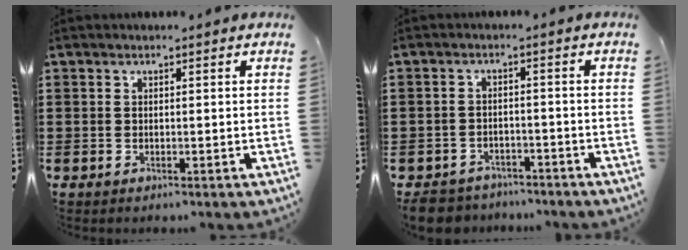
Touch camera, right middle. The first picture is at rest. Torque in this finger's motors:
{"motor_torque": [0.41, -0.17, 0.04, 0.03]}